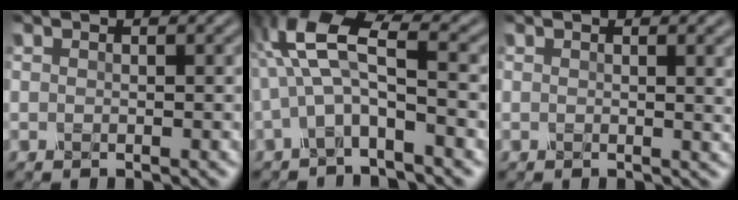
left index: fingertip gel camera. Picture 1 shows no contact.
{"total": 5.1, "force": [-0.8, 1.4, 4.9], "torque": [-0.111, 0.019, -0.019]}
{"total": 3.1, "force": [1.2, 1.2, 2.7], "torque": [-0.021, 0.010, 0.012]}